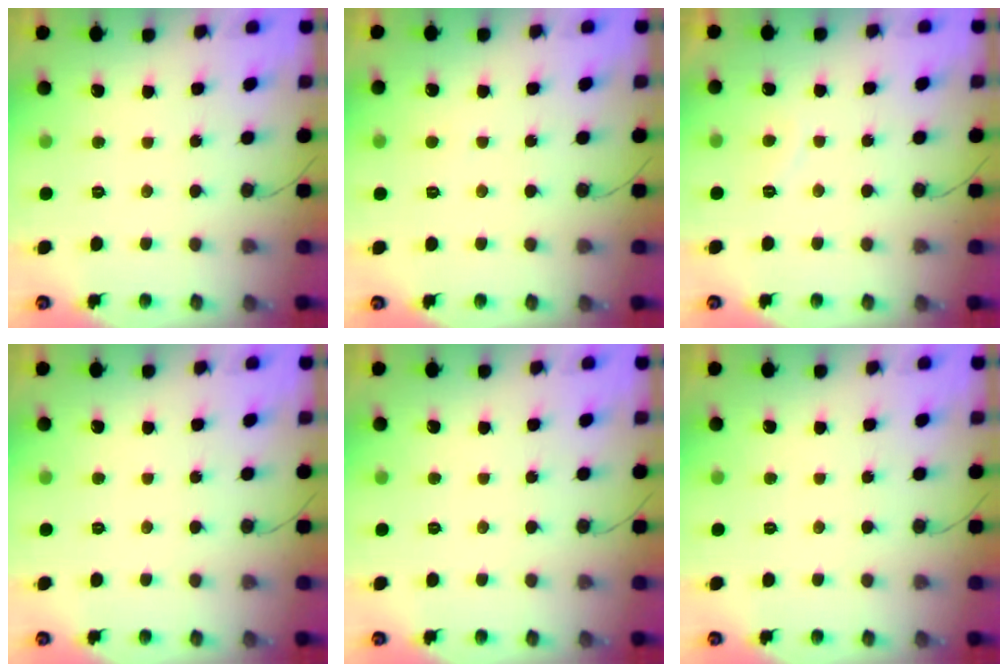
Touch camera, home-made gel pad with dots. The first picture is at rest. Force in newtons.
{"total": 2.4, "press": 2.4, "slide": 0.2}
{"total": 1.8, "press": 1.6, "slide": 0.8}
{"total": 0.0}
{"total": 0.0}
{"total": 0.0}